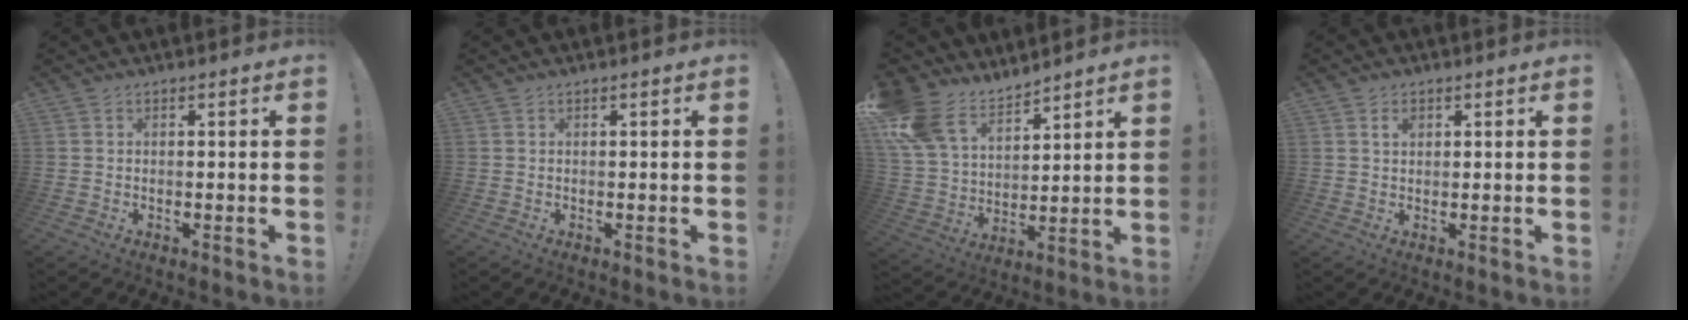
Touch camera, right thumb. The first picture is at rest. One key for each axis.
{"total": 0.0}
{"total": 15.0, "fx": 11.2, "fy": 8.4, "fz": 5.5, "tx": -0.106, "ty": -0.073, "tz": 0.217}
{"total": 1.9, "fx": 0.9, "fy": 1.2, "fz": 1.2, "tx": -0.009, "ty": -0.004, "tz": 0.013}